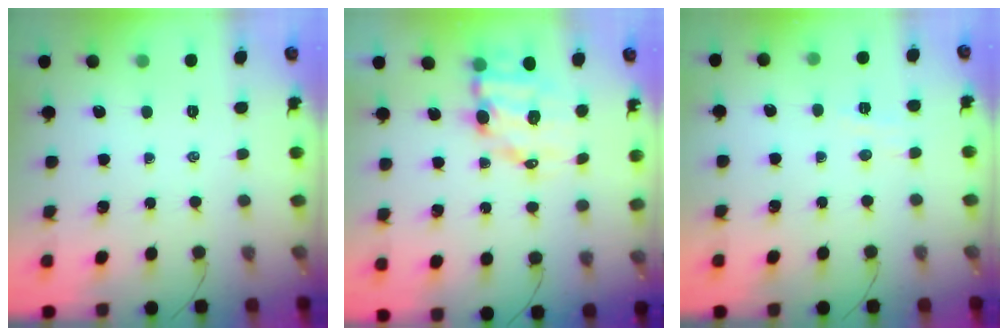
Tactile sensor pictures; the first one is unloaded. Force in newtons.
{"total": 9.7, "press": 9.4, "slide": 2.4}
{"total": 3.4, "press": 3.3, "slide": 1.1}